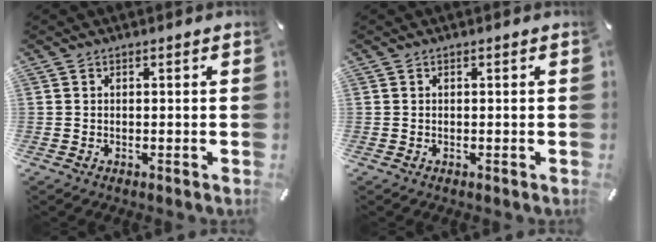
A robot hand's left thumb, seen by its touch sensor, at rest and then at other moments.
{"total": 0.0}